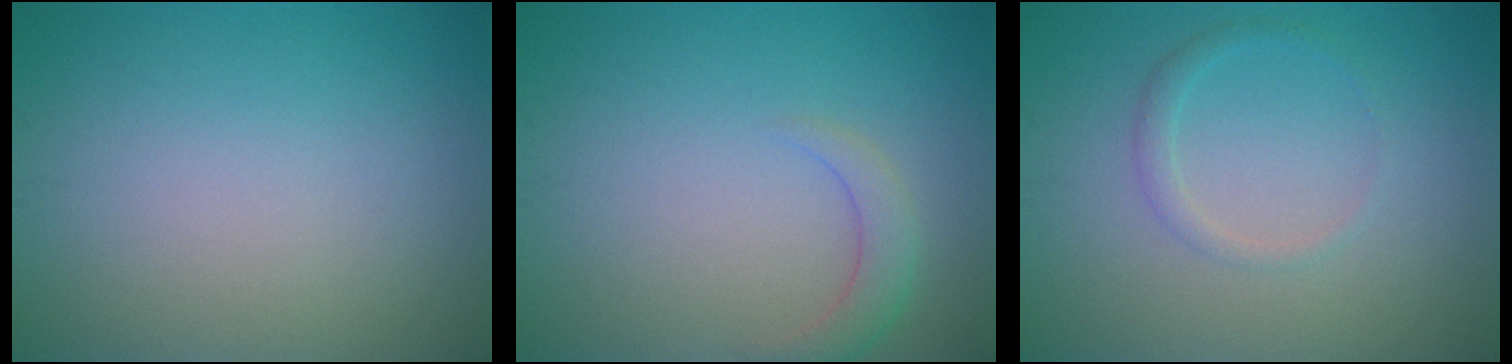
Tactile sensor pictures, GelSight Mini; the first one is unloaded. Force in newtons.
{"total": 2.1, "press": 2.1, "slide": 0.2}
{"total": 1.3, "press": 1.3, "slide": 0.0}